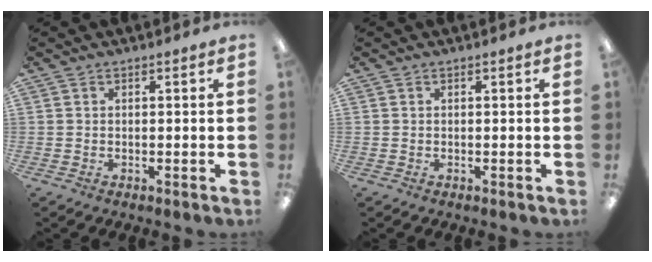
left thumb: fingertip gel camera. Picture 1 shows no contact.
{"total": 0.0}